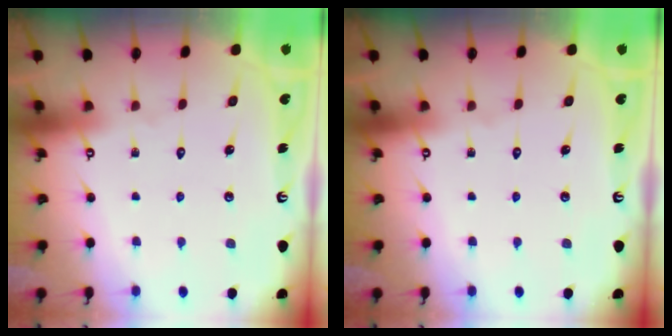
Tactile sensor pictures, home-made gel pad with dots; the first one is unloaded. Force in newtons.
{"total": 0.0}